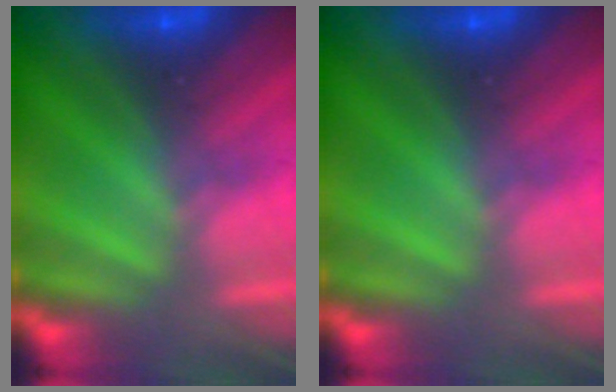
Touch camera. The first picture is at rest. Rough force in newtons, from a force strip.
{"total": 0.0}